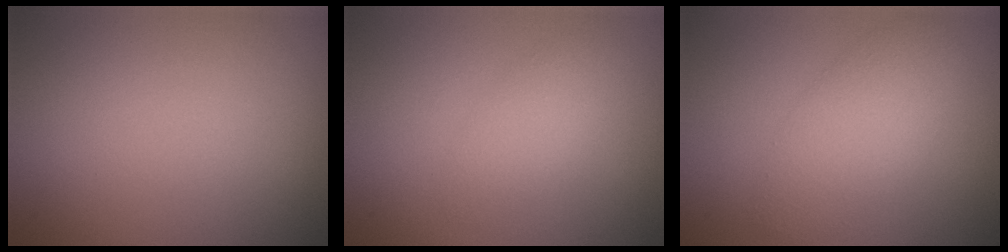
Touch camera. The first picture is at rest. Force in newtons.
{"total": 1.9, "press": 1.9, "slide": 0.1}
{"total": 3.8, "press": 3.8, "slide": 0.2}